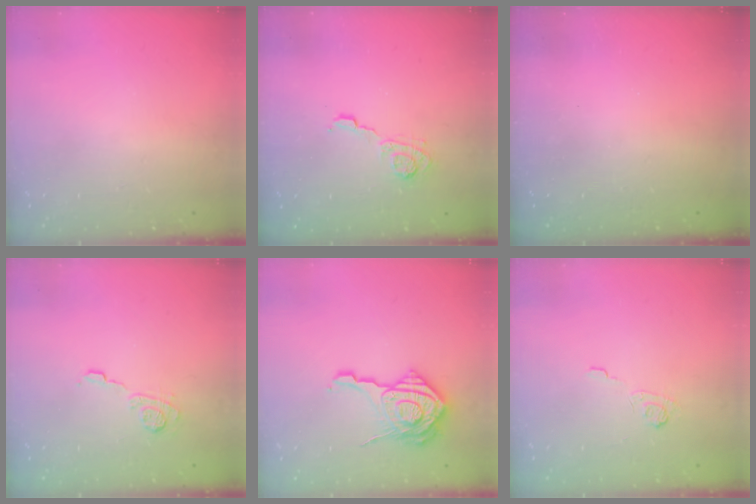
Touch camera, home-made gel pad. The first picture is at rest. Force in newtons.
{"total": 5.8, "press": 5.7, "slide": 0.8}
{"total": 2.4, "press": 2.3, "slide": 0.8}
{"total": 9.5, "press": 9.5, "slide": 0.8}
{"total": 17.6, "press": 17.6, "slide": 1.2}
{"total": 2.5, "press": 2.1, "slide": 1.4}